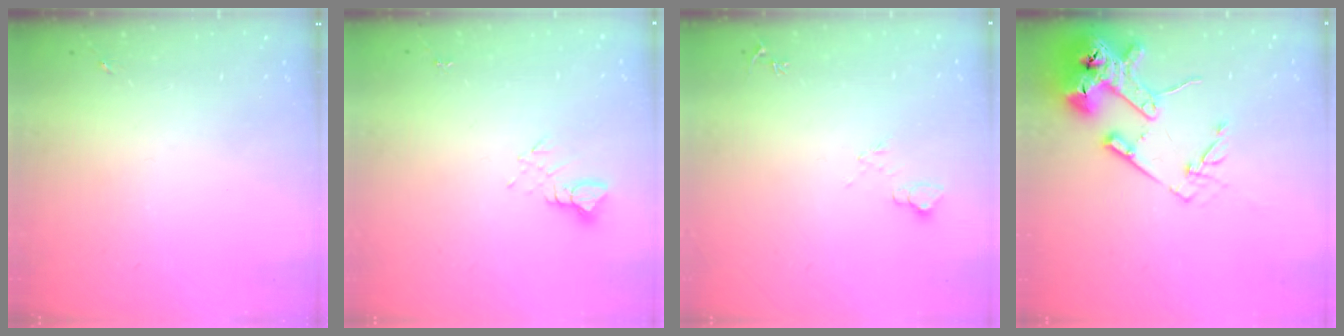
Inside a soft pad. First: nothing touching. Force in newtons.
{"total": 3.9, "press": 3.9, "slide": 0.3}
{"total": 6.7, "press": 6.7, "slide": 0.8}
{"total": 16.8, "press": 16.7, "slide": 1.9}